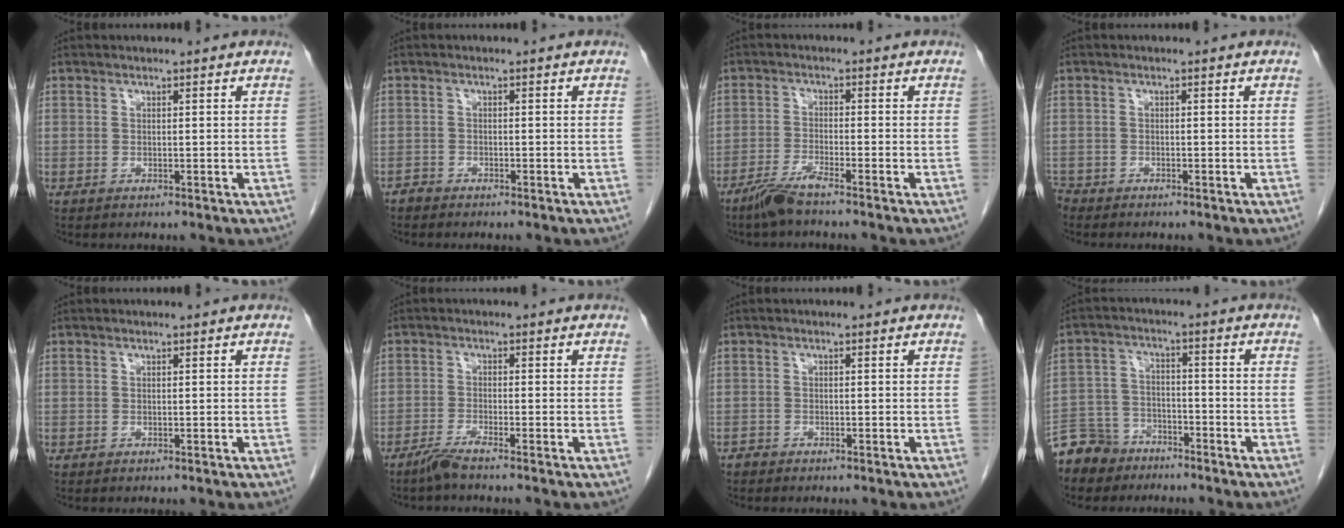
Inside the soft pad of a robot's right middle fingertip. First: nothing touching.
{"total": 1.1, "force": [-1.0, 0.3, -0.2], "torque": [0.003, 0.000, -0.022]}
{"total": 4.2, "force": [-3.4, -0.2, 2.5], "torque": [-0.057, -0.012, -0.073]}
{"total": 2.0, "force": [-1.9, 0.6, 0.0], "torque": [0.000, -0.003, -0.035]}
{"total": 0.0}
{"total": 2.7, "force": [-2.3, -0.5, 1.4], "torque": [-0.038, -0.007, -0.051]}
{"total": 0.8, "force": [-0.7, 0.3, 0.0], "torque": [-0.003, 0.001, -0.017]}
{"total": 8.7, "force": [-7.2, 4.7, 1.1], "torque": [-0.032, 0.002, -0.133]}